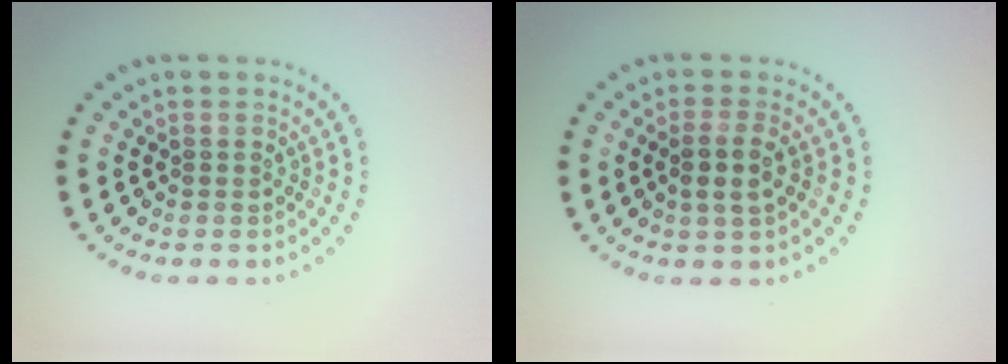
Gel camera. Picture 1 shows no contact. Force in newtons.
{"total": 2.1, "press": 1.9, "slide": 0.7}